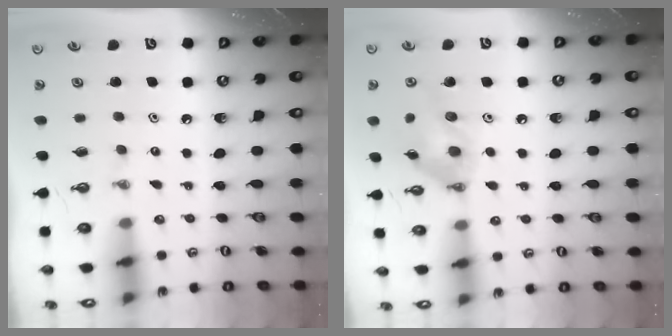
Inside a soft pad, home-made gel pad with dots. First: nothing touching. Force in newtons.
{"total": 12.7, "press": 12.6, "slide": 2.1}